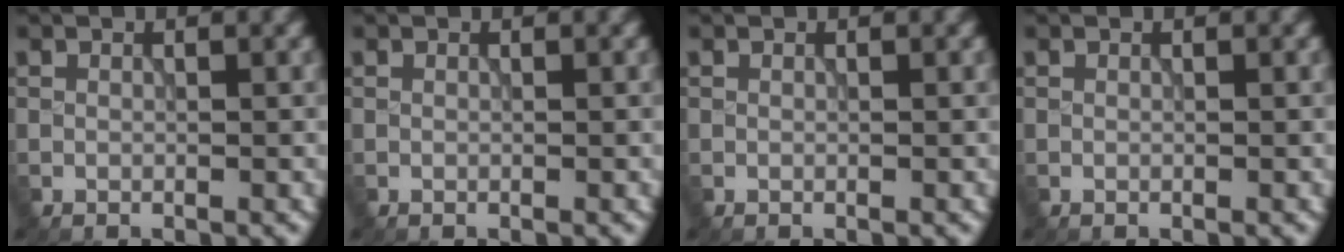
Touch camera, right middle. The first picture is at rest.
{"total": 0.0}
{"total": 0.0}
{"total": 0.0}